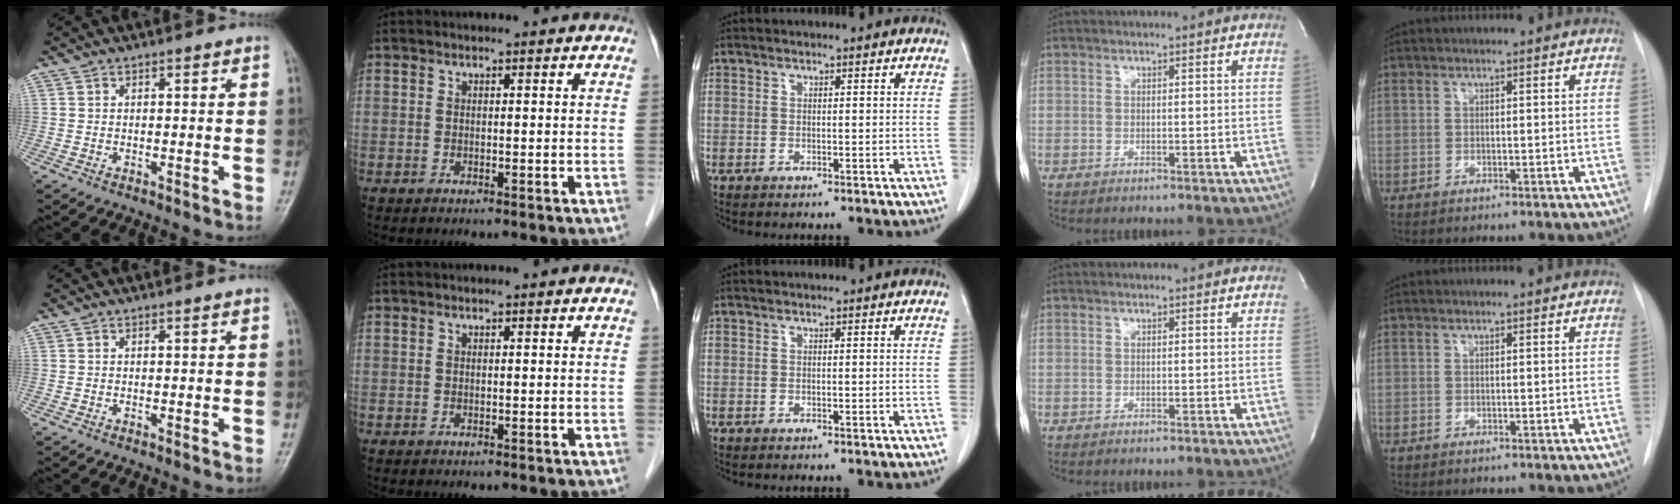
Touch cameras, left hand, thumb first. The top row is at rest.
{}